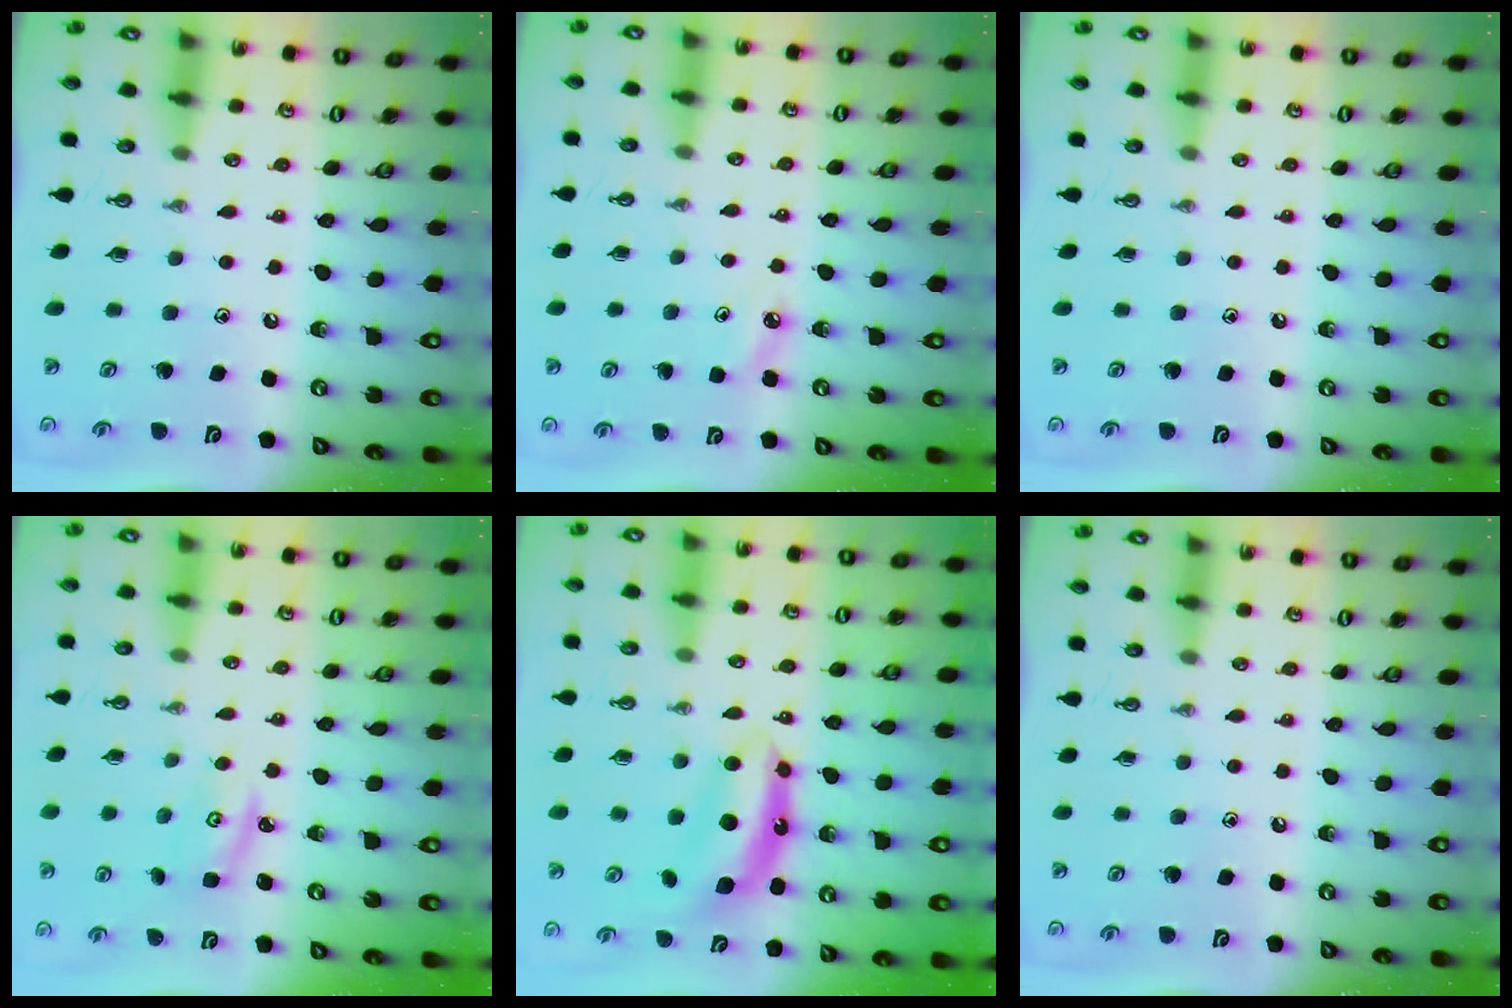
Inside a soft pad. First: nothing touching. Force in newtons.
{"total": 4.8, "press": 4.8, "slide": 0.8}
{"total": 0.0}
{"total": 2.3, "press": 2.3, "slide": 0.2}
{"total": 7.5, "press": 7.5, "slide": 0.1}
{"total": 0.0}